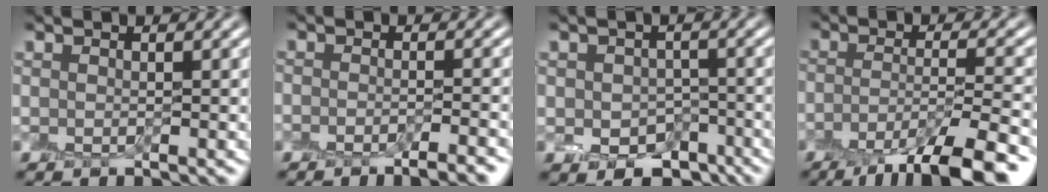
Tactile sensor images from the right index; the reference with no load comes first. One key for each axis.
{"total": 3.6, "fx": -2.7, "fy": 0.9, "fz": 2.2, "tx": -0.004, "ty": 0.010, "tz": -0.037}
{"total": 4.9, "fx": -2.2, "fy": 3.3, "fz": 2.9, "tx": -0.047, "ty": -0.012, "tz": -0.028}
{"total": 8.7, "fx": -5.9, "fy": 2.0, "fz": 6.1, "tx": -0.077, "ty": -0.002, "tz": -0.099}